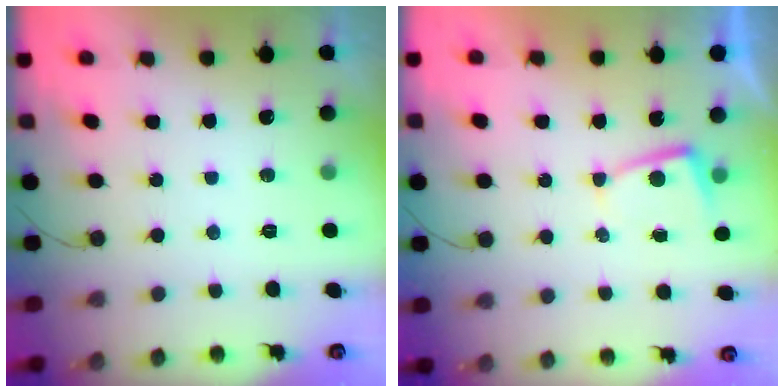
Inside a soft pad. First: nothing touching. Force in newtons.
{"total": 2.8, "press": 2.8, "slide": 0.5}